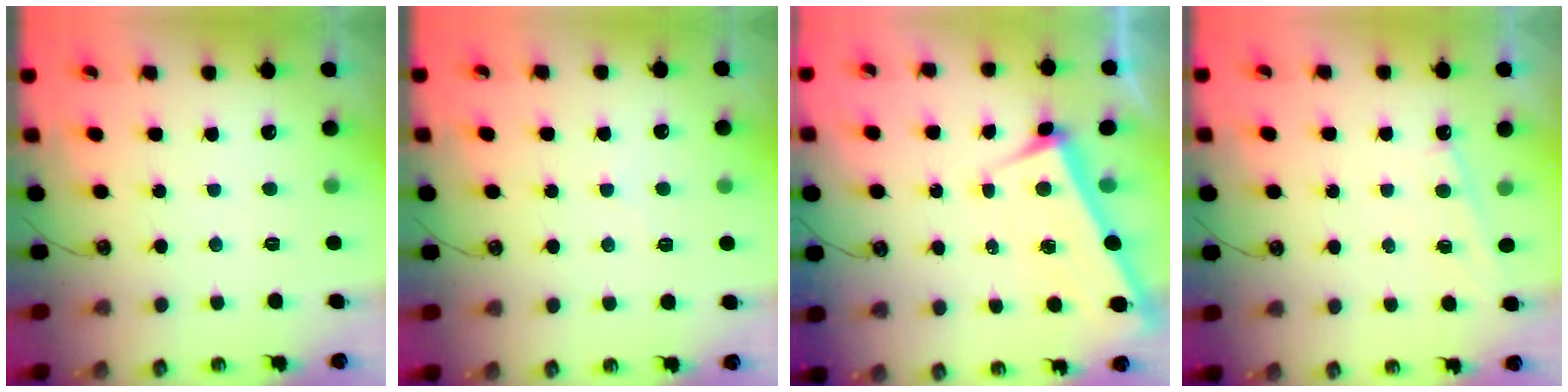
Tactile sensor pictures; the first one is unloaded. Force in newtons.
{"total": 2.2, "press": 2.2, "slide": 0.3}
{"total": 3.7, "press": 3.7, "slide": 0.2}
{"total": 0.7, "press": 0.7, "slide": 0.2}